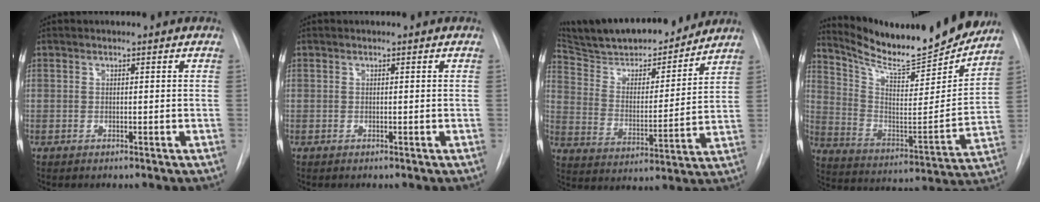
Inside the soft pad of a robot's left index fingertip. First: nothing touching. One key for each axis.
{"total": 0.0}
{"total": 19.7, "fx": 17.6, "fy": 4.2, "fz": 7.9, "tx": -0.131, "ty": -0.005, "tz": 0.277}
{"total": 21.1, "fx": 19.3, "fy": 2.2, "fz": 8.2, "tx": -0.141, "ty": -0.058, "tz": 0.294}